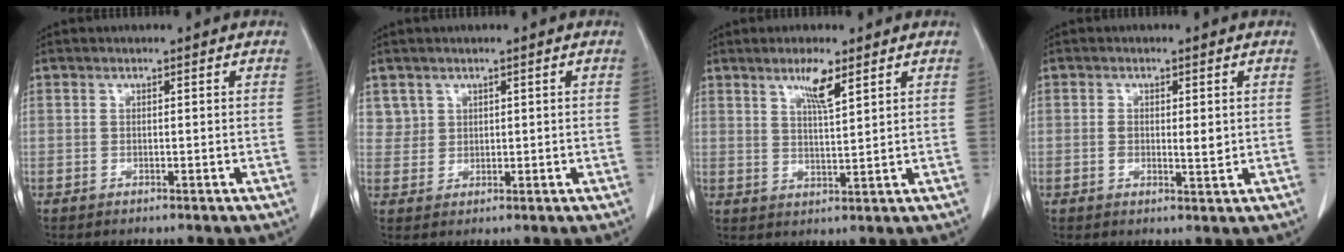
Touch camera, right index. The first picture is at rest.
{"total": 2.9, "force": [1.7, 2.3, -0.2], "torque": [0.023, 0.004, 0.029]}
{"total": 4.8, "force": [3.0, 0.4, 3.7], "torque": [-0.068, -0.004, 0.054]}
{"total": 3.2, "force": [0.3, 1.4, 2.9], "torque": [-0.045, -0.003, 0.009]}